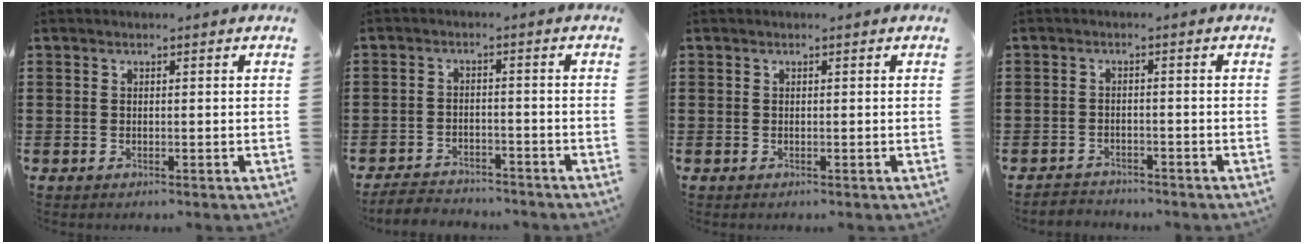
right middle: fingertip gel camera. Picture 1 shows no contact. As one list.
[{"total": 3.7, "force": [-3.6, 0.8, 0.1], "torque": [-0.005, 0.005, -0.077]}, {"total": 0.0}, {"total": 2.2, "force": [-2.1, 0.5, -0.3], "torque": [-0.002, 0.001, -0.050]}]